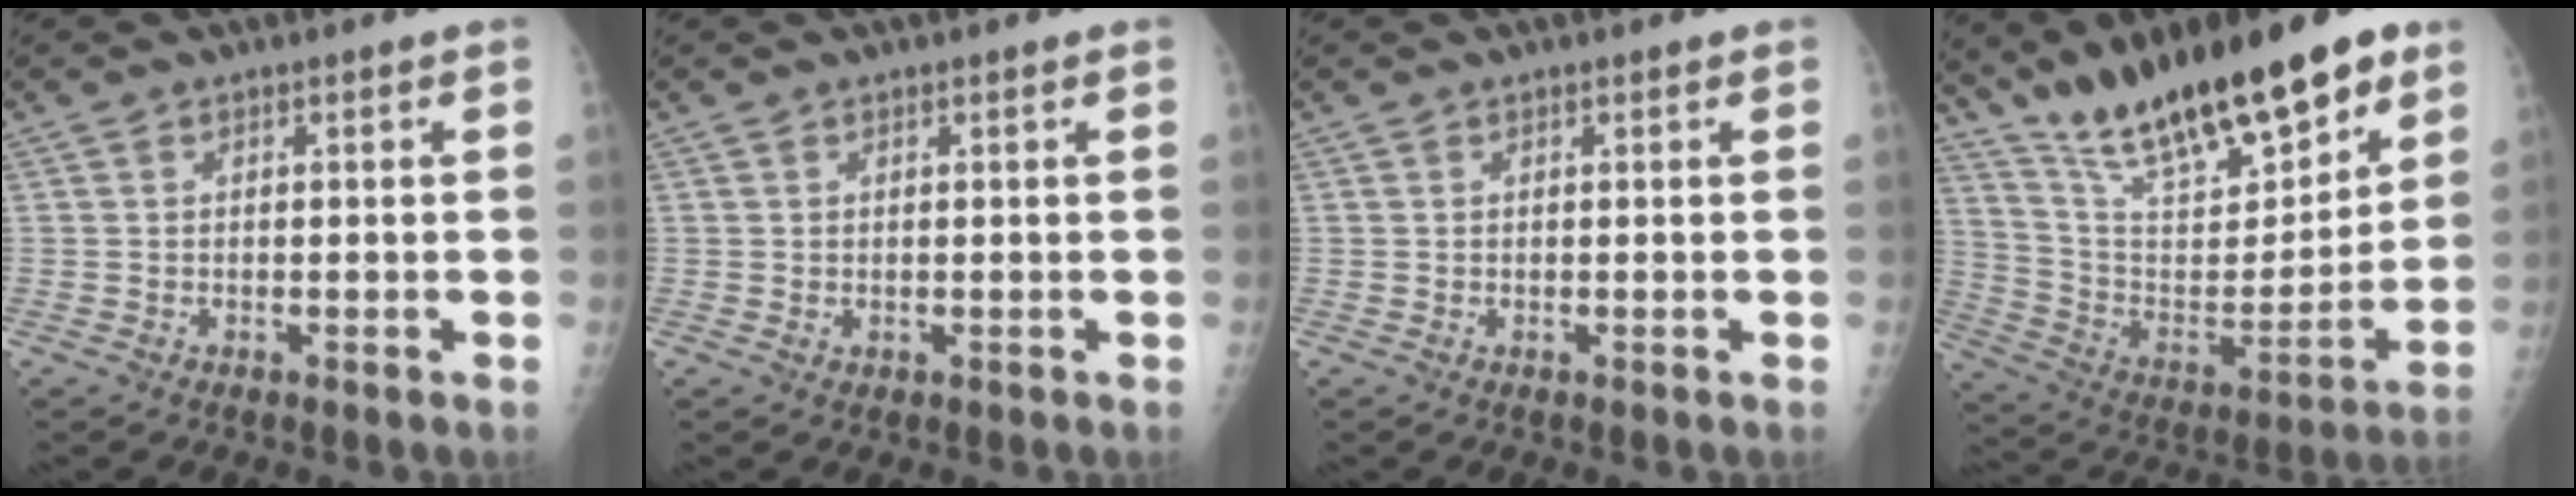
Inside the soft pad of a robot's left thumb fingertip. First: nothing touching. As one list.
[{"total": 0.9, "force": [0.4, 0.5, 0.7], "torque": [-0.009, -0.003, 0.009]}, {"total": 0.0}, {"total": 26.2, "force": [18.0, 8.6, 17.0], "torque": [-0.242, -0.064, 0.311]}]